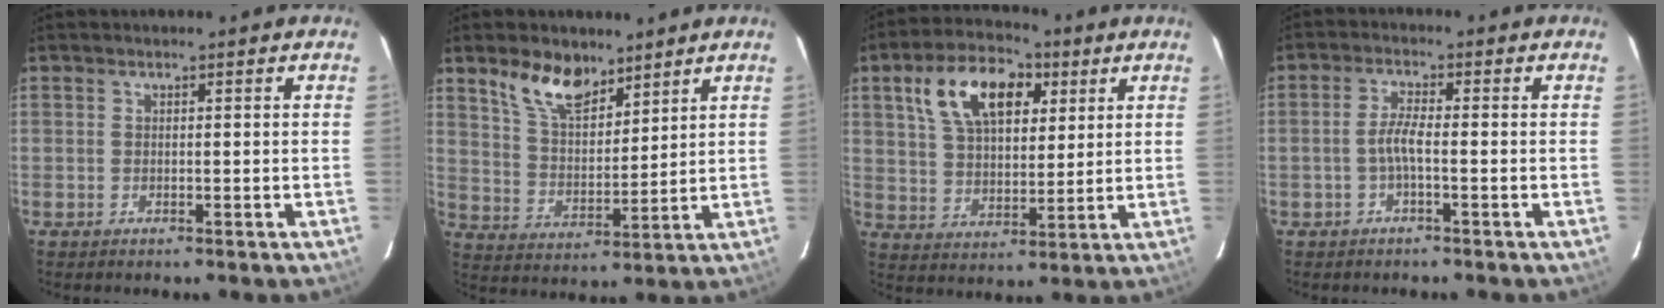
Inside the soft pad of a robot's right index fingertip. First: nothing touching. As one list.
[{"total": 10.1, "force": [7.2, 4.6, 5.3], "torque": [-0.095, 0.008, 0.140]}, {"total": 14.9, "force": [6.6, 8.0, 10.7], "torque": [-0.197, 0.029, 0.117]}, {"total": 3.0, "force": [-1.1, 0.3, 2.8], "torque": [-0.061, 0.005, -0.023]}]